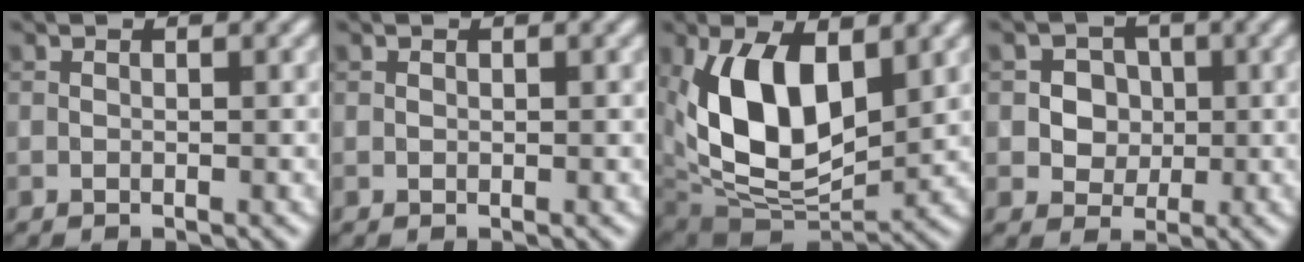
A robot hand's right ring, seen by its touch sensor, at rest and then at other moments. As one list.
[{"total": 0.0}, {"total": 10.2, "force": [2.4, 5.8, 8.0], "torque": [-0.152, -0.014, 0.042]}, {"total": 4.1, "force": [0.8, 3.7, 1.7], "torque": [-0.015, 0.007, 0.010]}]